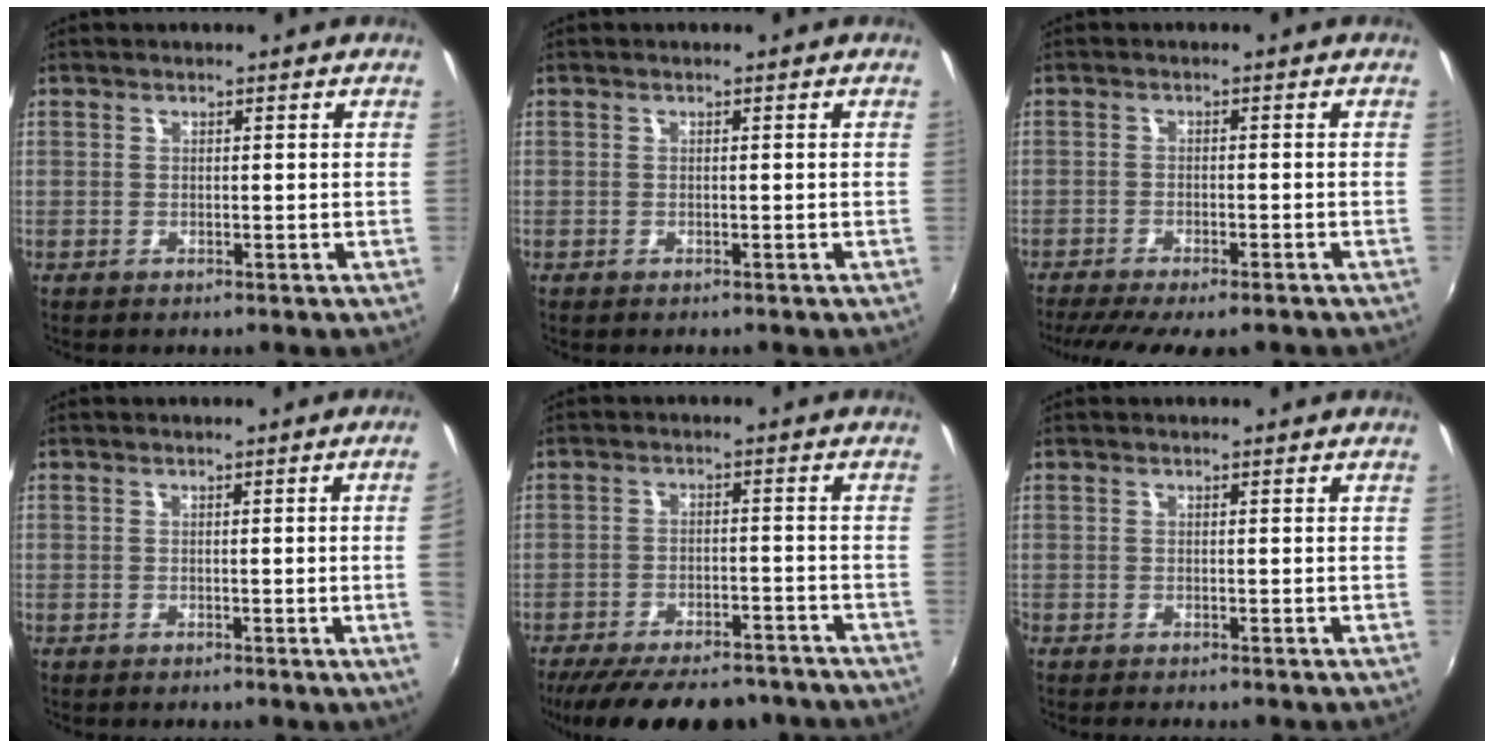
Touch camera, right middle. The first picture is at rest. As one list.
[{"total": 0.0}, {"total": 10.1, "force": [-8.3, 2.1, 5.5], "torque": [-0.122, -0.034, -0.130]}, {"total": 3.3, "force": [-0.1, -1.7, 2.8], "torque": [-0.051, -0.010, 0.007]}, {"total": 18.9, "force": [-15.5, 6.4, 8.6], "torque": [-0.175, -0.017, -0.214]}, {"total": 0.8, "force": [-0.8, 0.0, 0.2], "torque": [-0.003, -0.006, -0.017]}]